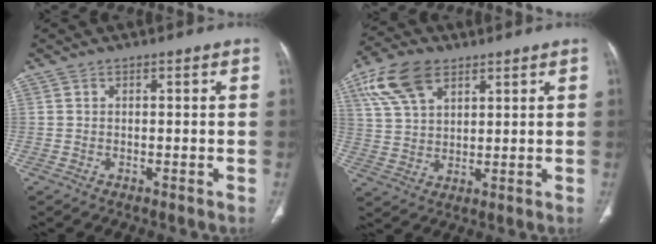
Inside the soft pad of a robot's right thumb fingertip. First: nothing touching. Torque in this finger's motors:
{"motor_torque": [-0.67, 0.86, -0.34, 0.15, 0.03]}